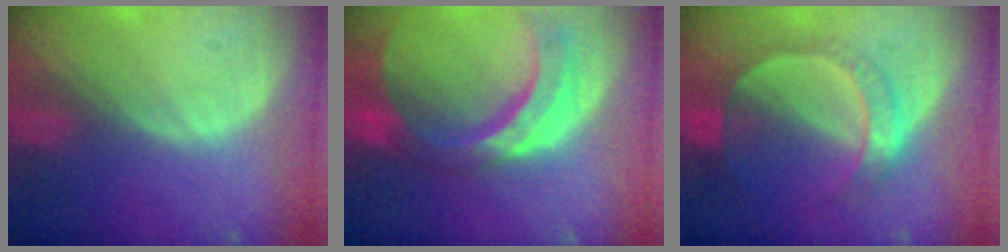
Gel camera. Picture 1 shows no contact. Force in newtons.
{"total": 11.6, "press": 9.8, "slide": 6.2}
{"total": 7.3, "press": 6.4, "slide": 3.4}